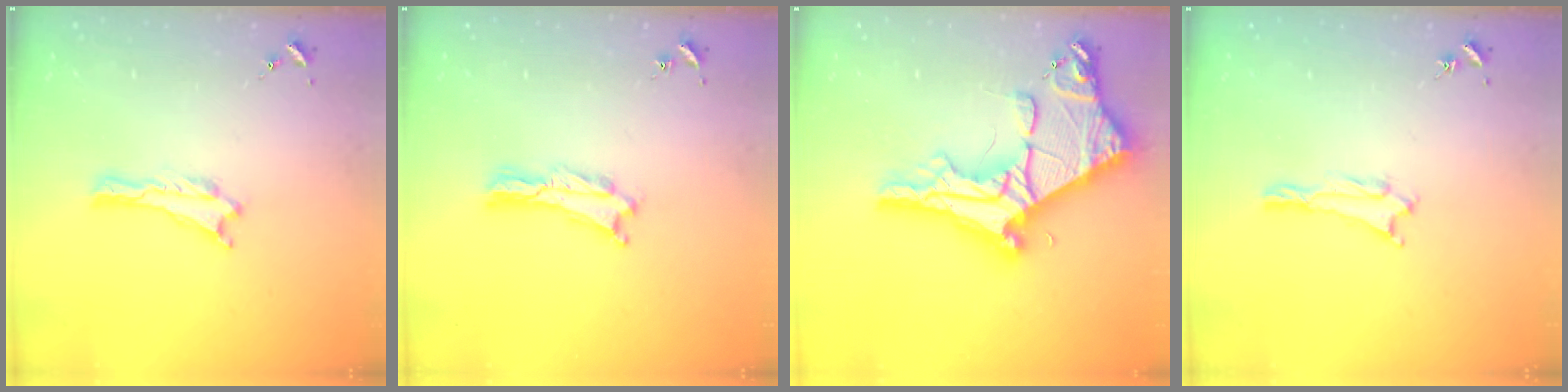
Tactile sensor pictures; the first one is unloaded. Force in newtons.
{"total": 0.7, "press": 0.6, "slide": 0.2}
{"total": 12.9, "press": 12.9, "slide": 1.3}
{"total": 1.0, "press": 1.0, "slide": 0.1}